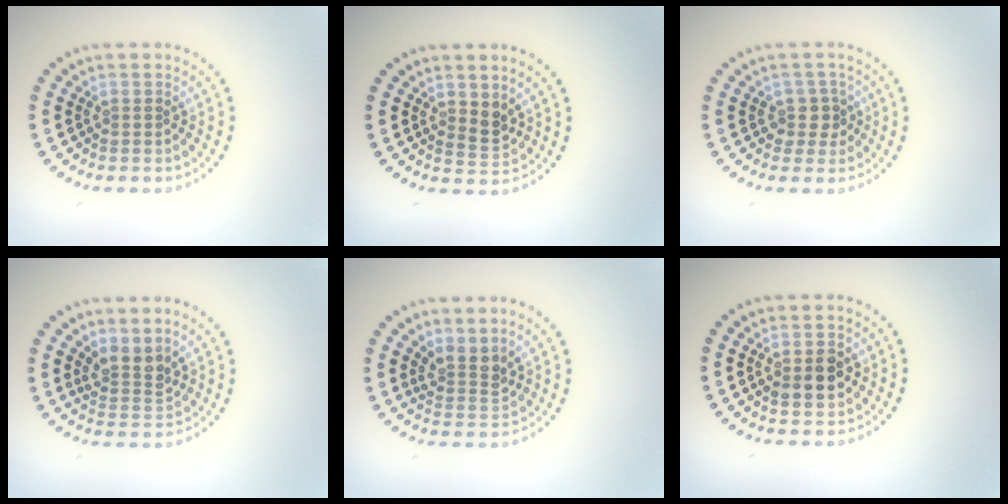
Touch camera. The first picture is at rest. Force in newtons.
{"total": 1.6, "press": 1.4, "slide": 0.8}
{"total": 2.0, "press": 1.7, "slide": 1.2}
{"total": 2.6, "press": 2.0, "slide": 1.7}
{"total": 2.6, "press": 2.0, "slide": 1.7}
{"total": 2.9, "press": 2.9, "slide": 0.2}